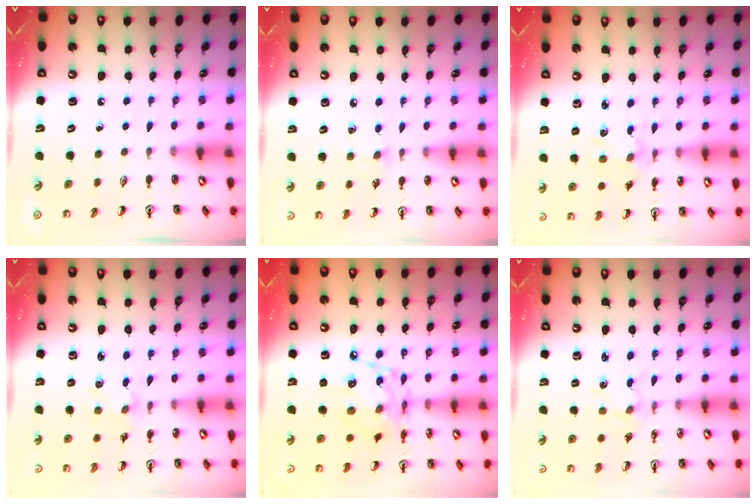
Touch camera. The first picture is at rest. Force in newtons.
{"total": 5.6, "press": 5.5, "slide": 0.9}
{"total": 2.3, "press": 2.3, "slide": 0.6}
{"total": 1.6, "press": 1.6, "slide": 0.5}
{"total": 15.1, "press": 15.0, "slide": 0.9}
{"total": 1.0, "press": 1.0, "slide": 0.2}